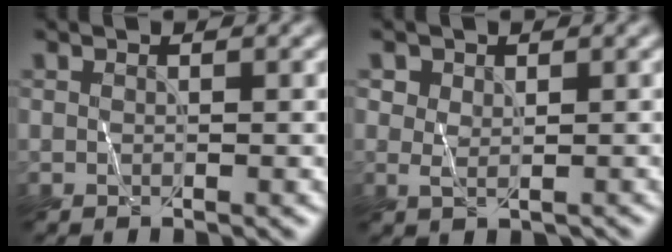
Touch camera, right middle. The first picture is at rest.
{"total": 1.8, "force": [0.7, 1.4, 0.8], "torque": [-0.015, 0.000, 0.014]}